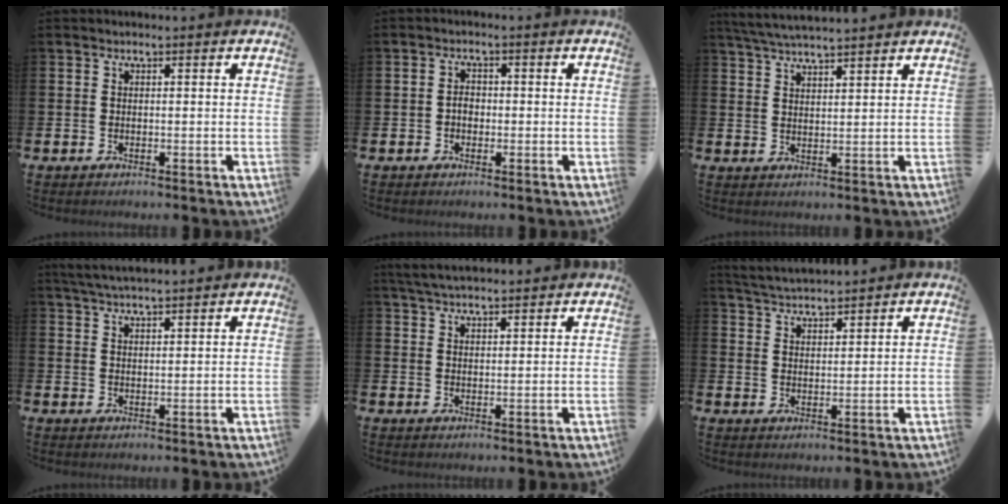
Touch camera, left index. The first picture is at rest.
{"total": 1.9, "force": [-0.4, 1.4, 1.2], "torque": [-0.011, 0.001, -0.011]}
{"total": 4.3, "force": [4.2, 0.0, 1.1], "torque": [-0.042, -0.013, 0.077]}
{"total": 3.8, "force": [3.6, 0.0, 0.9], "torque": [-0.028, -0.010, 0.067]}
{"total": 4.2, "force": [4.0, 0.7, 1.1], "torque": [-0.024, -0.013, 0.073]}
{"total": 3.8, "force": [3.8, 0.1, 0.2], "torque": [-0.025, -0.017, 0.070]}